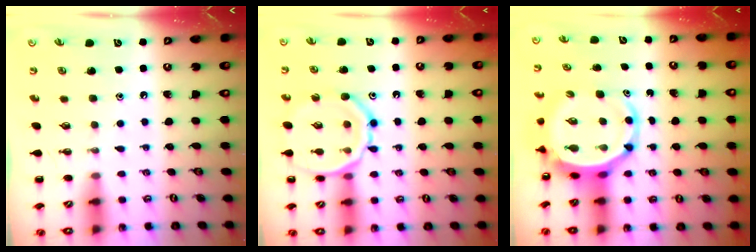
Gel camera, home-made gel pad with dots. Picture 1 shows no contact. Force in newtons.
{"total": 15.6, "press": 15.5, "slide": 2.0}
{"total": 6.5, "press": 6.2, "slide": 2.1}